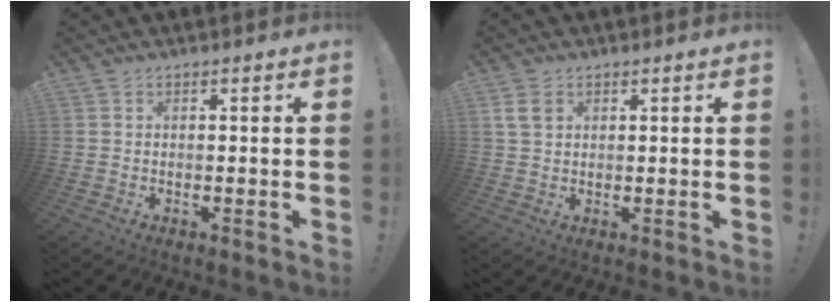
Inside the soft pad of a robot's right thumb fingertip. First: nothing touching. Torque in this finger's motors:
{"motor_torque": [-0.08, 0.08, 0.07, -0.07, 0.00]}